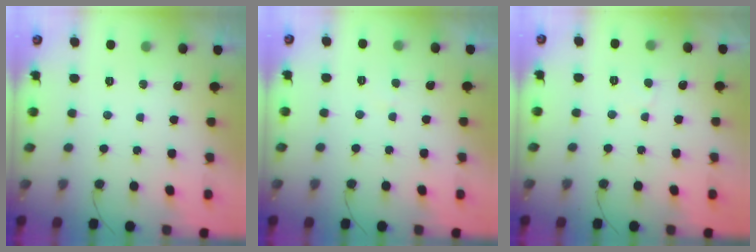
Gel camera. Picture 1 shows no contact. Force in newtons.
{"total": 1.6, "press": 1.6, "slide": 0.1}
{"total": 3.8, "press": 3.8, "slide": 0.4}